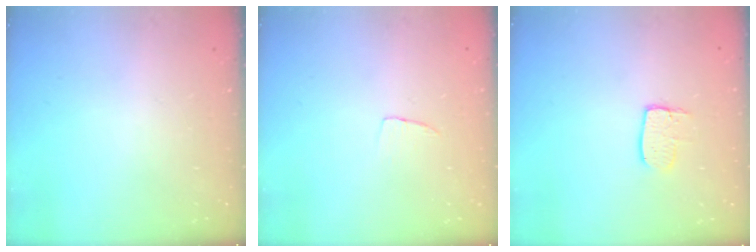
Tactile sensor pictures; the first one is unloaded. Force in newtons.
{"total": 3.2, "press": 3.2, "slide": 0.2}
{"total": 6.8, "press": 6.8, "slide": 0.4}